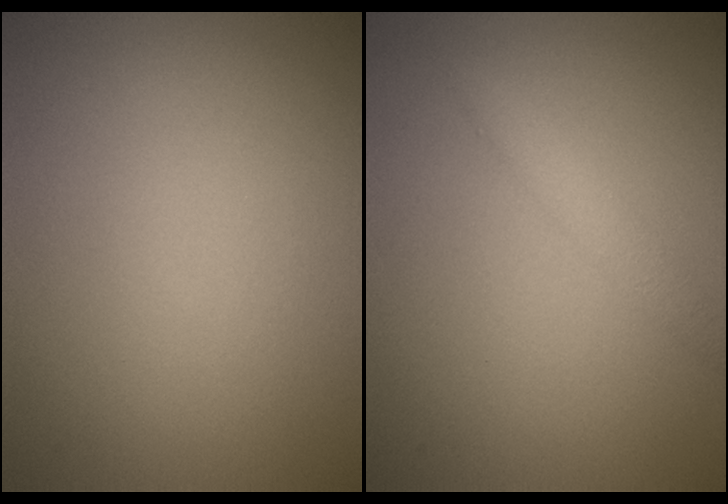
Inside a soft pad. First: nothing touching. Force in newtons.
{"total": 1.8, "press": 1.8, "slide": 0.0}